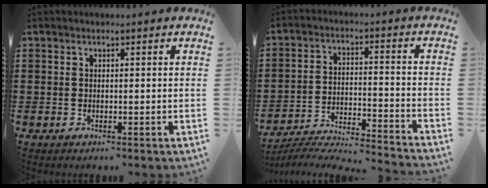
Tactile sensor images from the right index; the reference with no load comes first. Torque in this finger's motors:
{"motor_torque": [0.95, 1.18, -0.24, 0.01]}